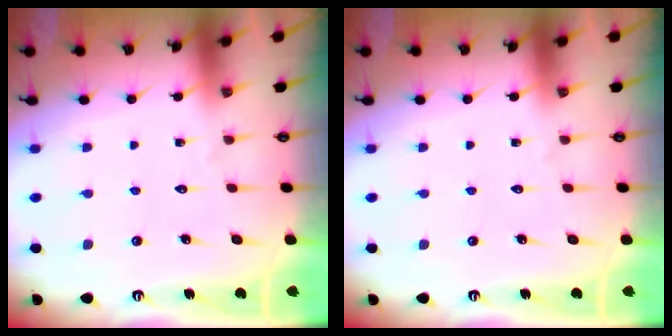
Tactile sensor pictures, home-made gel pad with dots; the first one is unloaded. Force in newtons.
{"total": 0.0}